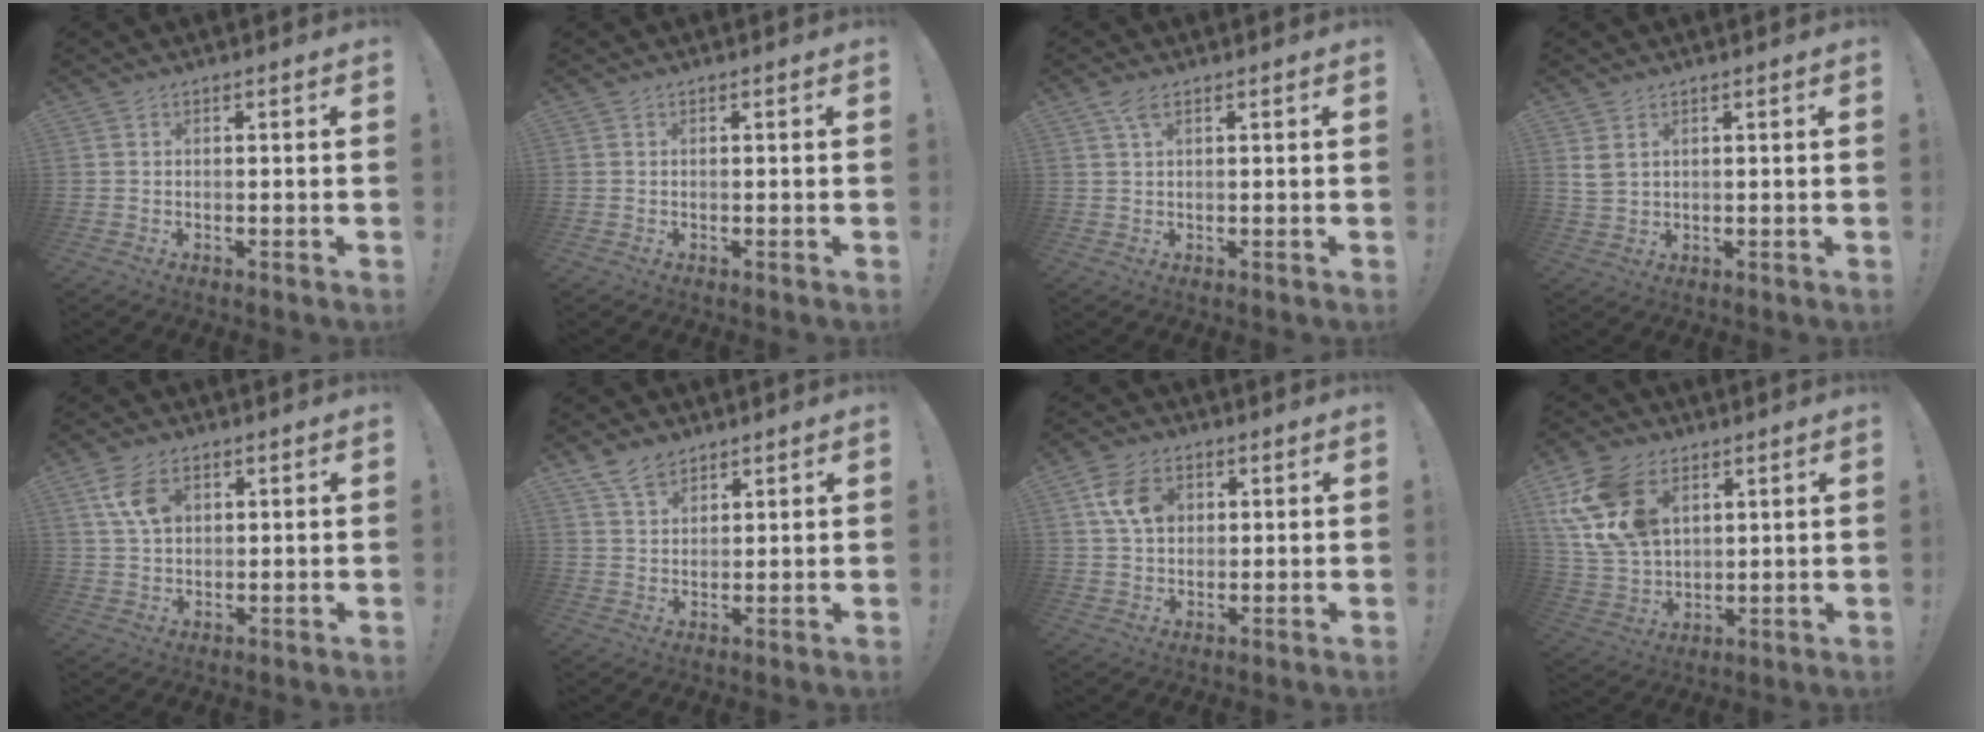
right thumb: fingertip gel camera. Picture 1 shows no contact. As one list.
[{"total": 0.0}, {"total": 3.2, "force": [1.7, 1.1, 2.4], "torque": [-0.044, -0.004, 0.029]}, {"total": 3.3, "force": [1.8, 1.9, 1.9], "torque": [-0.032, -0.004, 0.035]}, {"total": 8.1, "force": [3.1, 5.4, 5.2], "torque": [-0.096, -0.001, 0.061]}, {"total": 6.4, "force": [4.9, 3.5, 2.2], "torque": [-0.044, -0.022, 0.094]}, {"total": 9.2, "force": [3.0, 6.7, 5.6], "torque": [-0.098, 0.005, 0.059]}, {"total": 17.6, "force": [7.3, 12.2, 10.4], "torque": [-0.206, -0.031, 0.142]}]